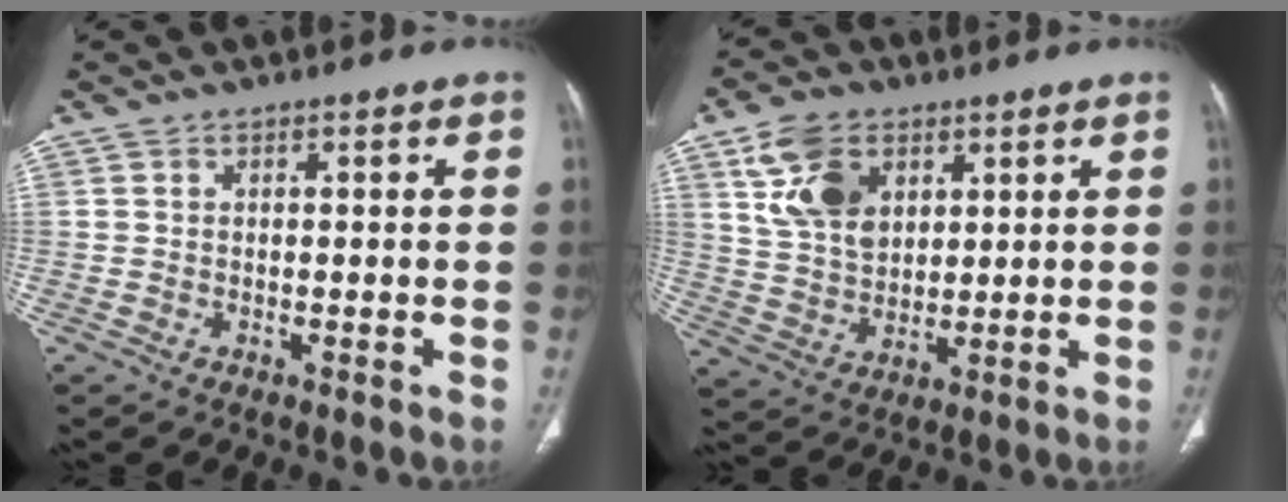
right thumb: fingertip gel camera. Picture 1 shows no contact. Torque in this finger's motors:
{"motor_torque": [0.07, 1.64, 0.74, 0.77, 0.16]}